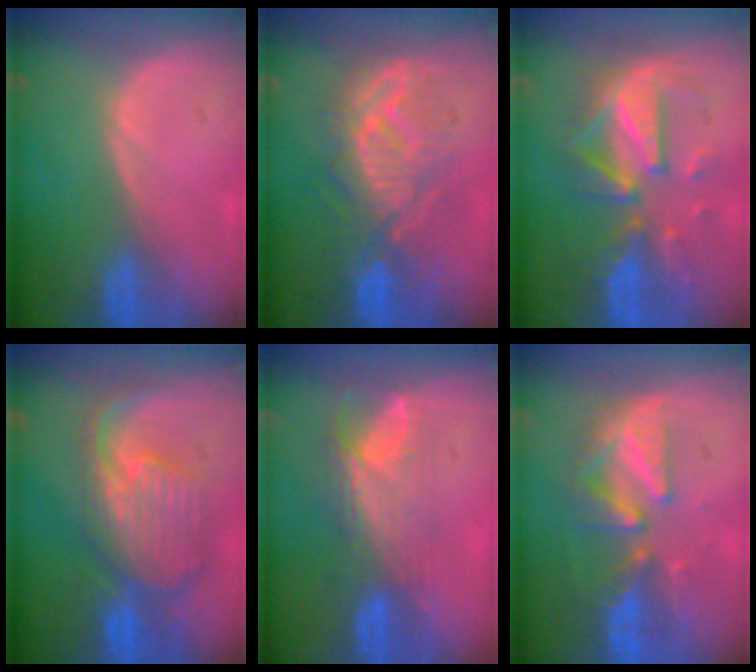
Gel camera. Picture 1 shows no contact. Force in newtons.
{"total": 9.4, "press": 9.4, "slide": 0.6}
{"total": 9.6, "press": 9.6, "slide": 0.6}
{"total": 10.5, "press": 9.4, "slide": 4.8}
{"total": 7.9, "press": 6.6, "slide": 4.4}
{"total": 8.4, "press": 8.0, "slide": 2.4}